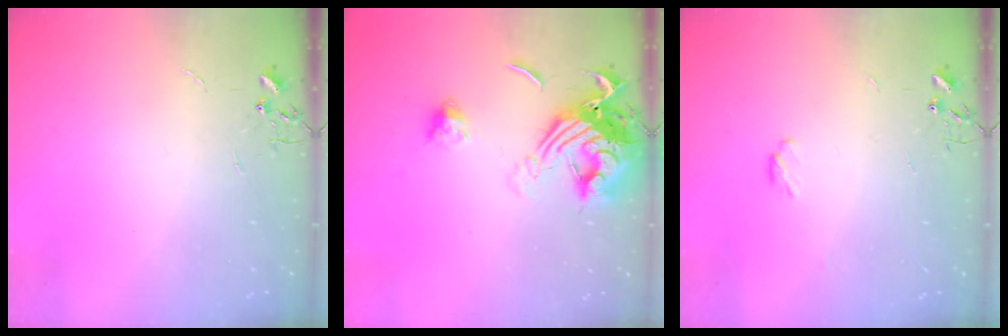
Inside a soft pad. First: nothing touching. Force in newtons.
{"total": 15.5, "press": 15.4, "slide": 1.9}
{"total": 3.5, "press": 3.4, "slide": 0.9}